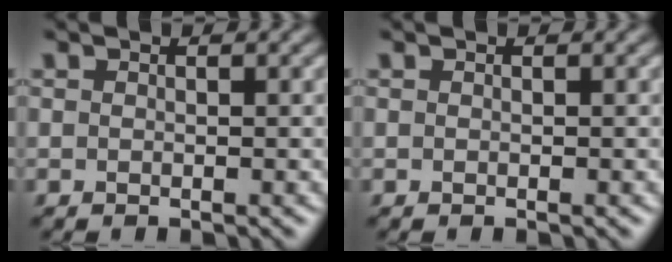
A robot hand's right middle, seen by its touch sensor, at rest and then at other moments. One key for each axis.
{"total": 0.0}